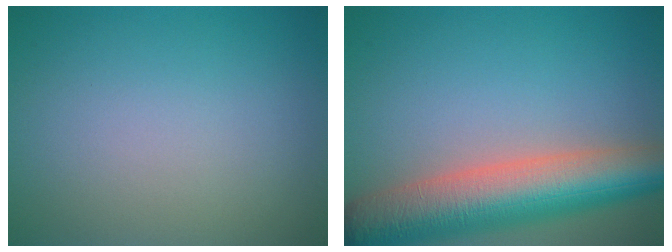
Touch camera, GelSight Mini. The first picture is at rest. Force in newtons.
{"total": 9.7, "press": 9.6, "slide": 0.5}